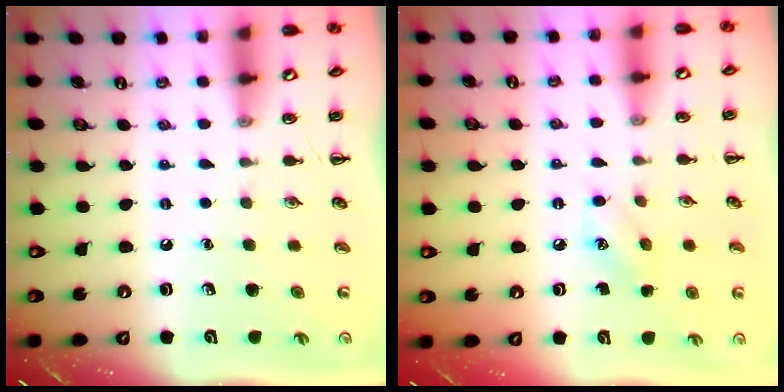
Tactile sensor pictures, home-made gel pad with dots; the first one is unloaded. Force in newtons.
{"total": 7.0, "press": 6.7, "slide": 1.9}